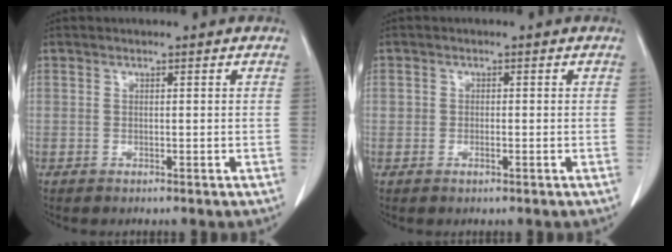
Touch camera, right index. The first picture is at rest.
{"total": 0.8, "force": [-0.4, 0.0, 0.7], "torque": [-0.016, -0.001, -0.006]}